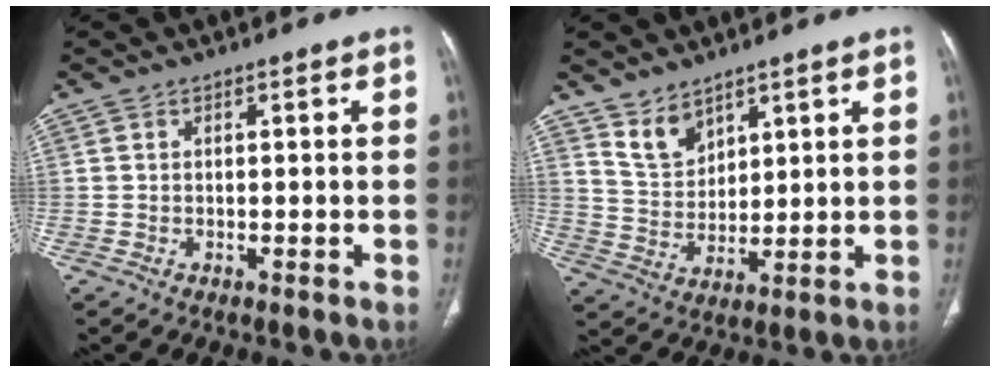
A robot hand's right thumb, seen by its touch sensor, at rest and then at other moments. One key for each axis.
{"total": 6.1, "fx": 4.7, "fy": 3.2, "fz": 2.2, "tx": -0.026, "ty": -0.035, "tz": 0.103}